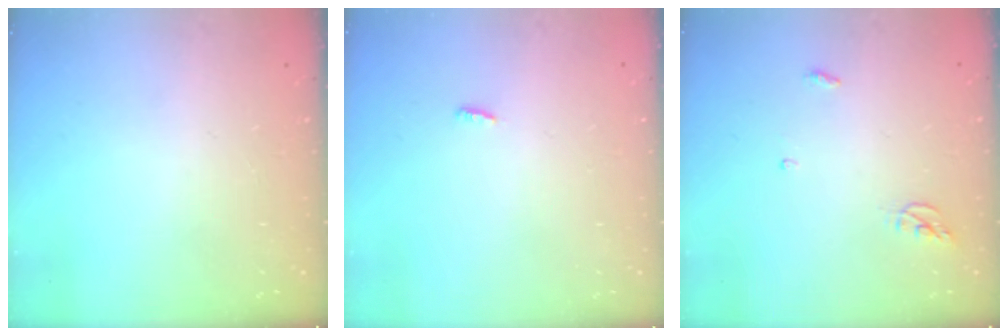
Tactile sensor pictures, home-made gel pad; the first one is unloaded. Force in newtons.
{"total": 2.8, "press": 2.7, "slide": 0.8}
{"total": 3.9, "press": 3.8, "slide": 0.3}